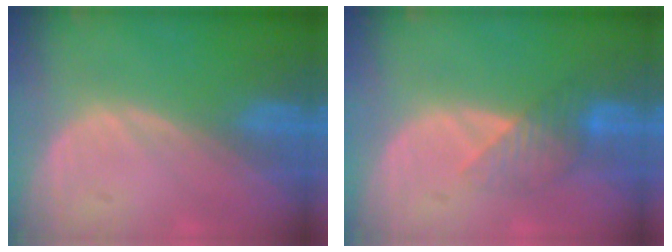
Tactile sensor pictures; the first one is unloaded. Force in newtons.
{"total": 4.0, "press": 3.8, "slide": 1.0}